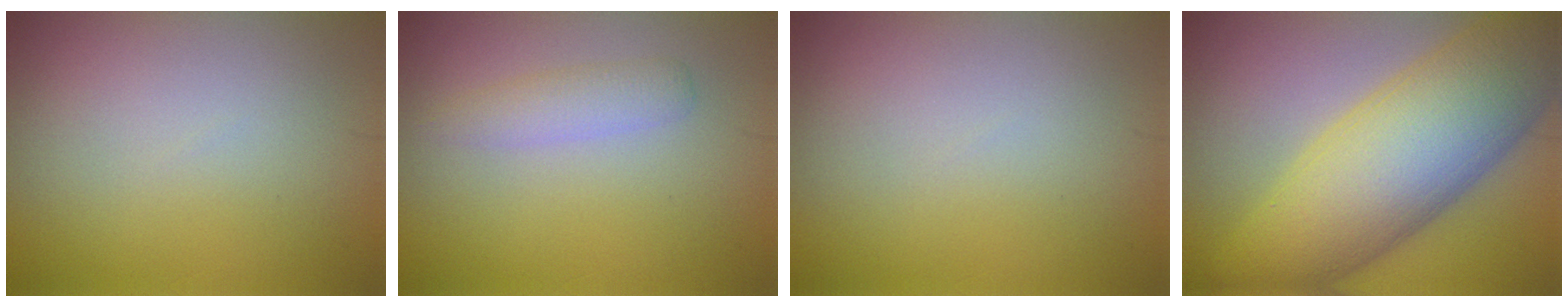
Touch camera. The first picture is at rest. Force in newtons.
{"total": 1.8, "press": 1.8, "slide": 0.0}
{"total": 0.0}
{"total": 12.9, "press": 12.9, "slide": 0.4}